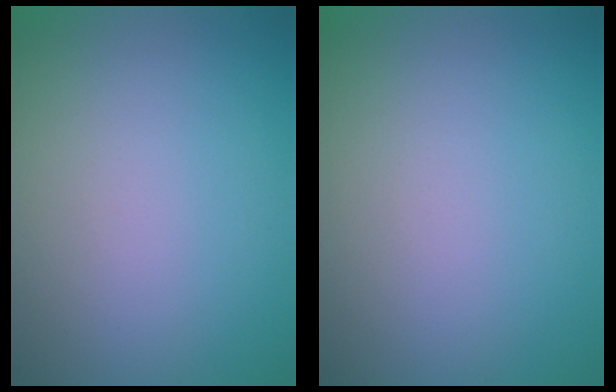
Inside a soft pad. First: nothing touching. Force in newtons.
{"total": 0.0}